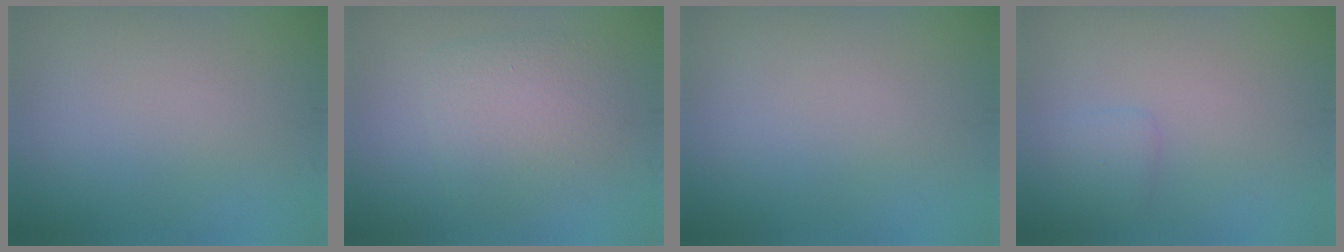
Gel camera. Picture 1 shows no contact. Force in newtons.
{"total": 4.1, "press": 4.1, "slide": 0.3}
{"total": 0.0}
{"total": 1.0, "press": 1.0, "slide": 0.1}